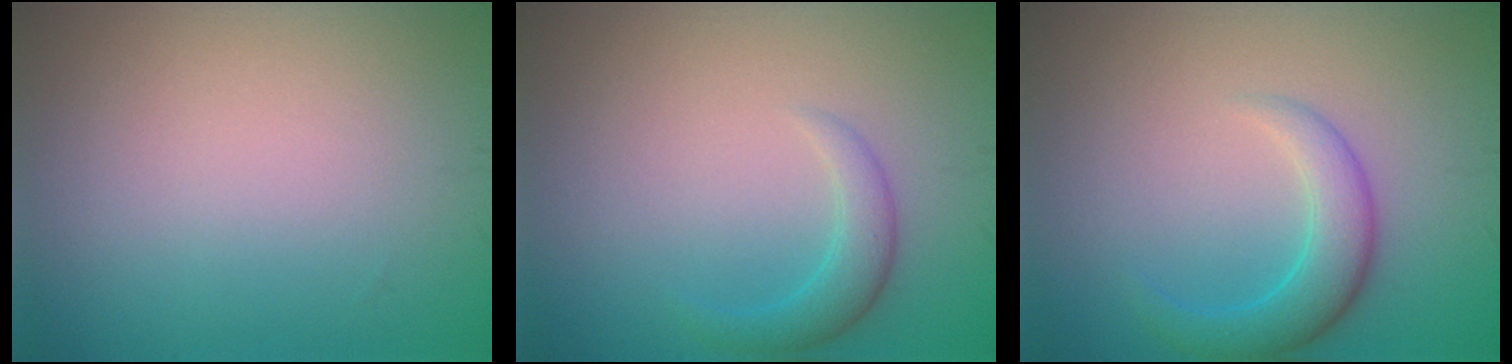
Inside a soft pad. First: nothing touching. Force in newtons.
{"total": 2.2, "press": 2.2, "slide": 0.2}
{"total": 3.6, "press": 3.6, "slide": 0.2}